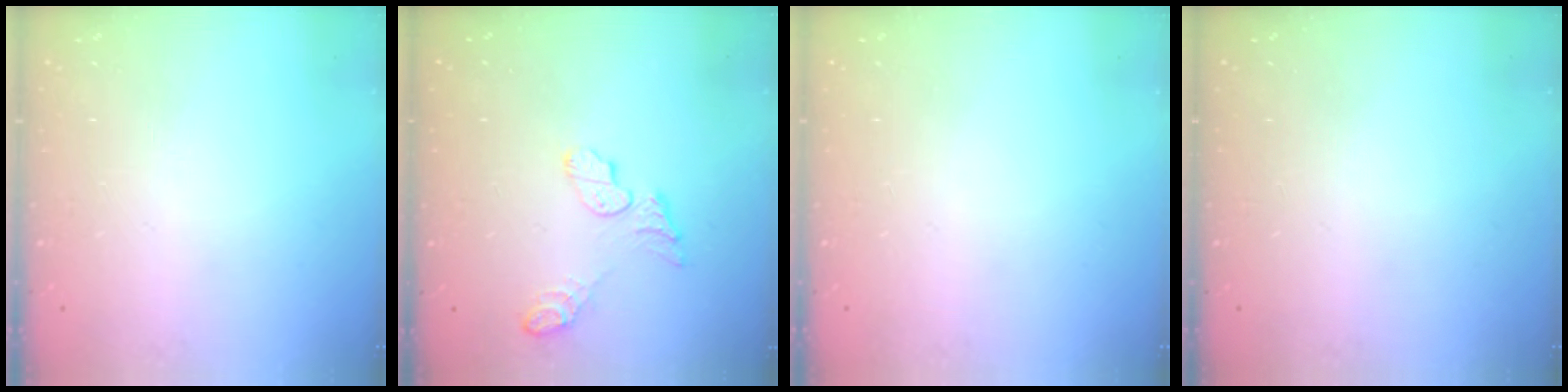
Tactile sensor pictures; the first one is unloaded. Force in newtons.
{"total": 7.5, "press": 7.5, "slide": 0.3}
{"total": 0.0}
{"total": 0.0}